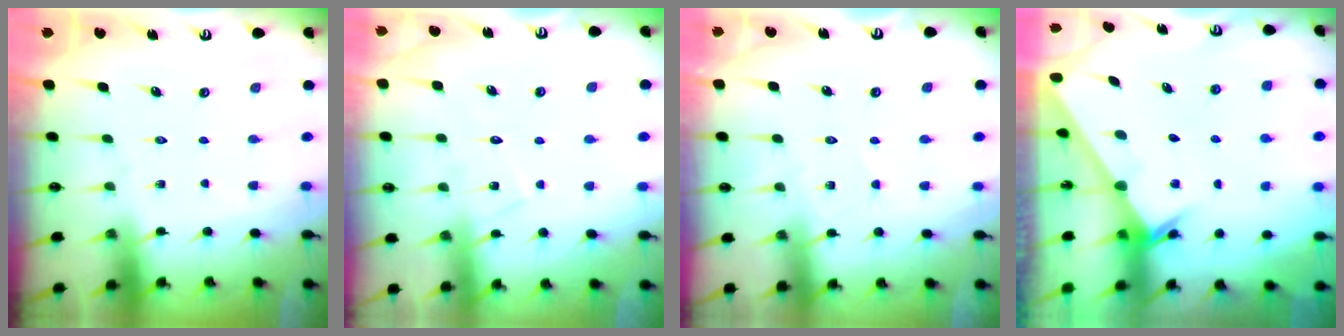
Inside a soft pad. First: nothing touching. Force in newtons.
{"total": 7.7, "press": 7.6, "slide": 0.6}
{"total": 4.8, "press": 4.8, "slide": 0.4}
{"total": 2.6, "press": 2.6, "slide": 0.2}